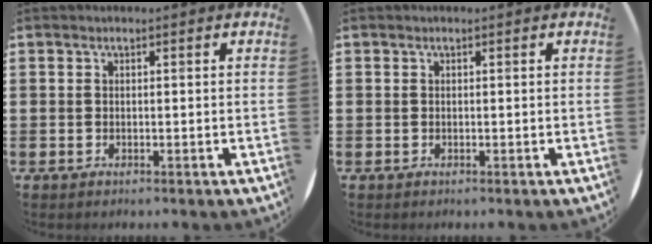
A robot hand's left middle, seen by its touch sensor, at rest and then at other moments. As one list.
[{"total": 0.0}]